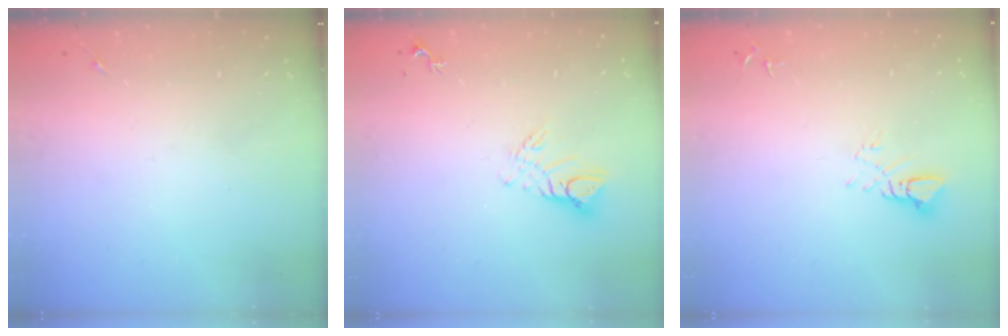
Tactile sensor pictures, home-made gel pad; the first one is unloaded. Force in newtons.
{"total": 7.6, "press": 7.6, "slide": 0.7}
{"total": 5.3, "press": 5.3, "slide": 0.3}